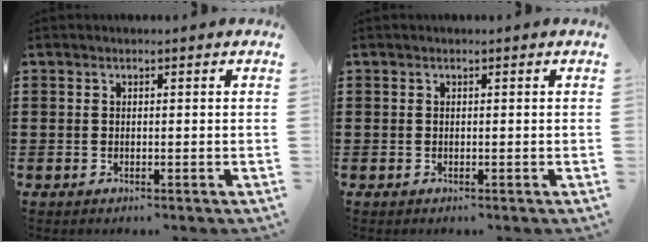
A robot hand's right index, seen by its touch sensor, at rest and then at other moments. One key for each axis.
{"total": 0.0}